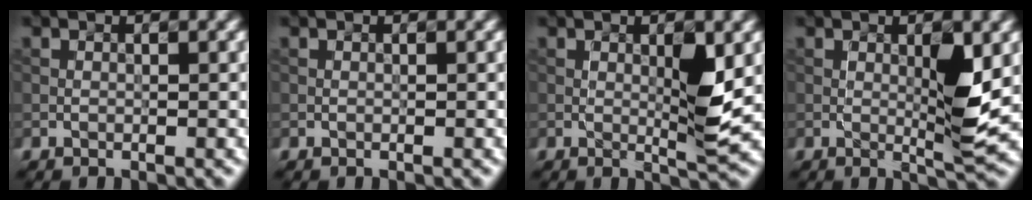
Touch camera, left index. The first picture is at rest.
{"total": 0.0}
{"total": 3.2, "force": [0.2, 0.2, 3.2], "torque": [-0.060, -0.003, 0.013]}
{"total": 3.7, "force": [0.1, 0.3, 3.7], "torque": [-0.068, -0.003, 0.012]}